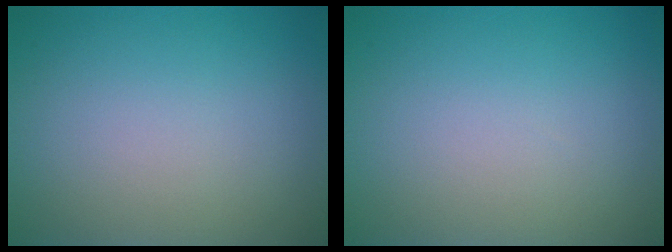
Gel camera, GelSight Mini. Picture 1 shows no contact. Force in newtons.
{"total": 0.0}